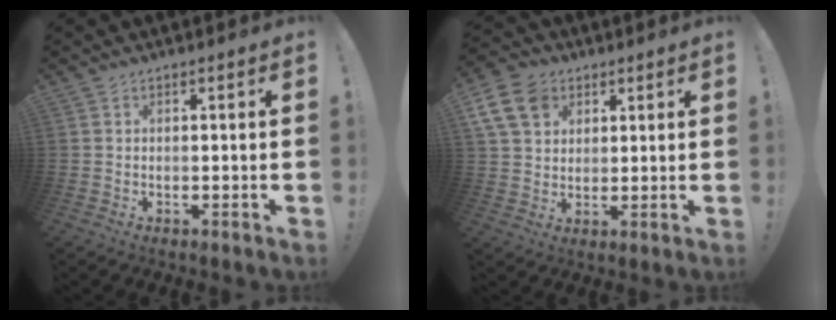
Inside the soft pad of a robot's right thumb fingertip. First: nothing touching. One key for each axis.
{"total": 11.7, "fx": 5.3, "fy": 8.9, "fz": 5.4, "tx": -0.099, "ty": -0.020, "tz": 0.108}